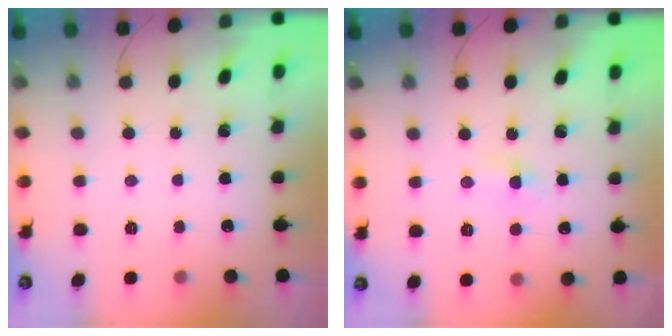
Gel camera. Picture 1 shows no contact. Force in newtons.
{"total": 1.4, "press": 1.1, "slide": 0.8}